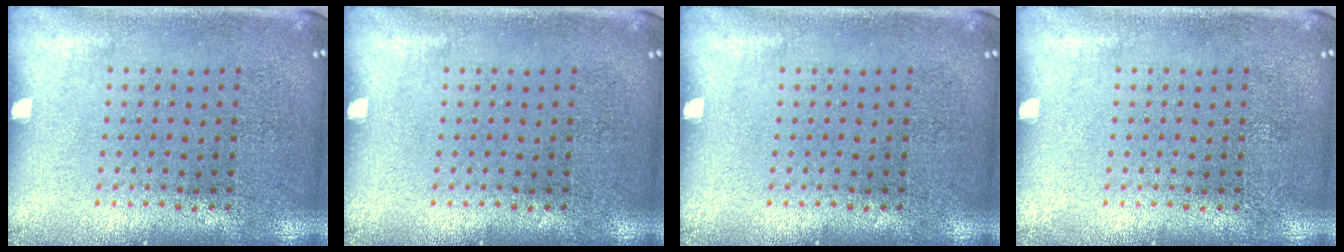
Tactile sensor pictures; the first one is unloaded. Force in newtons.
{"total": 0.0}
{"total": 0.0}
{"total": 0.0}